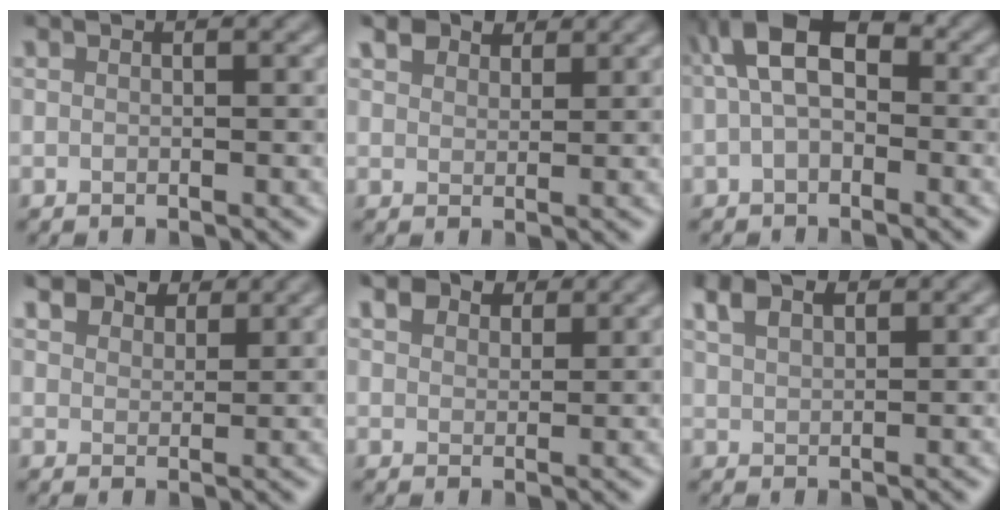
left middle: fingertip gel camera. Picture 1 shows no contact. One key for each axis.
{"total": 3.7, "fx": 2.9, "fy": 1.9, "fz": 1.3, "tx": -0.033, "ty": 0.001, "tz": 0.051}
{"total": 6.0, "fx": 0.3, "fy": 3.6, "fz": 4.8, "tx": -0.086, "ty": 0.023, "tz": -0.010}
{"total": 5.5, "fx": 4.4, "fy": 2.7, "fz": 2.1, "tx": -0.052, "ty": 0.005, "tz": 0.070}
{"total": 3.5, "fx": 2.5, "fy": 2.0, "fz": 1.4, "tx": -0.035, "ty": 0.008, "tz": 0.039}
{"total": 2.9, "fx": 1.9, "fy": 1.5, "fz": 1.7, "tx": -0.040, "ty": 0.010, "tz": 0.039}